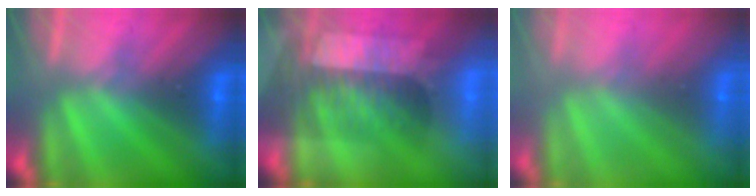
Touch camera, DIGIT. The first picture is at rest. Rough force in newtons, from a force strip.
{"total": 3.3}
{"total": 9.4}